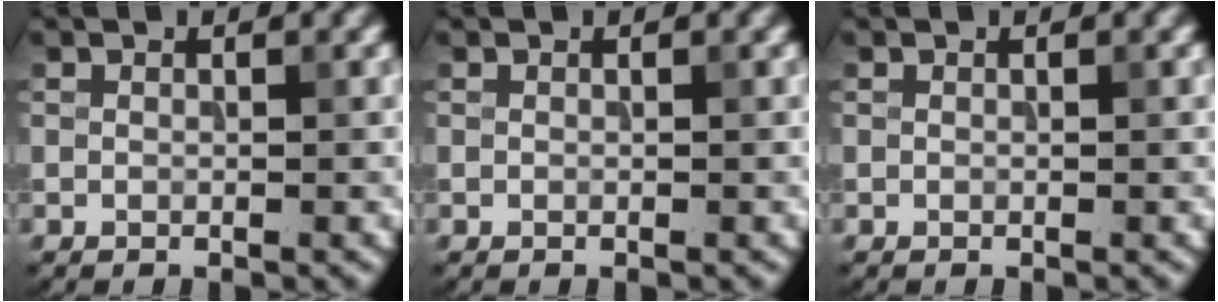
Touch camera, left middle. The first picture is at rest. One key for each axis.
{"total": 0.0}
{"total": 0.0}